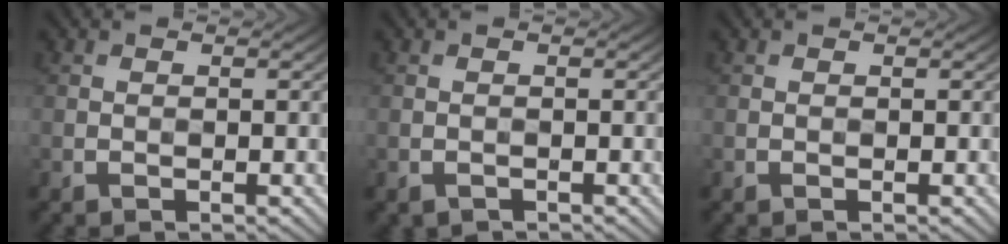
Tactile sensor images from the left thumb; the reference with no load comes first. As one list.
[{"total": 0.6, "force": [-0.5, 0.3, 0.1], "torque": [-0.003, -0.003, -0.010]}, {"total": 0.0}]